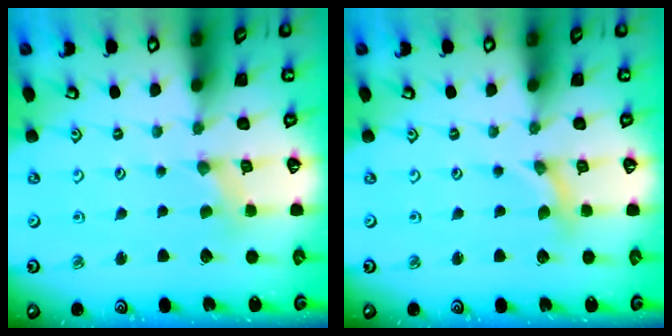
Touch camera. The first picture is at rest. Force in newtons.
{"total": 0.0}